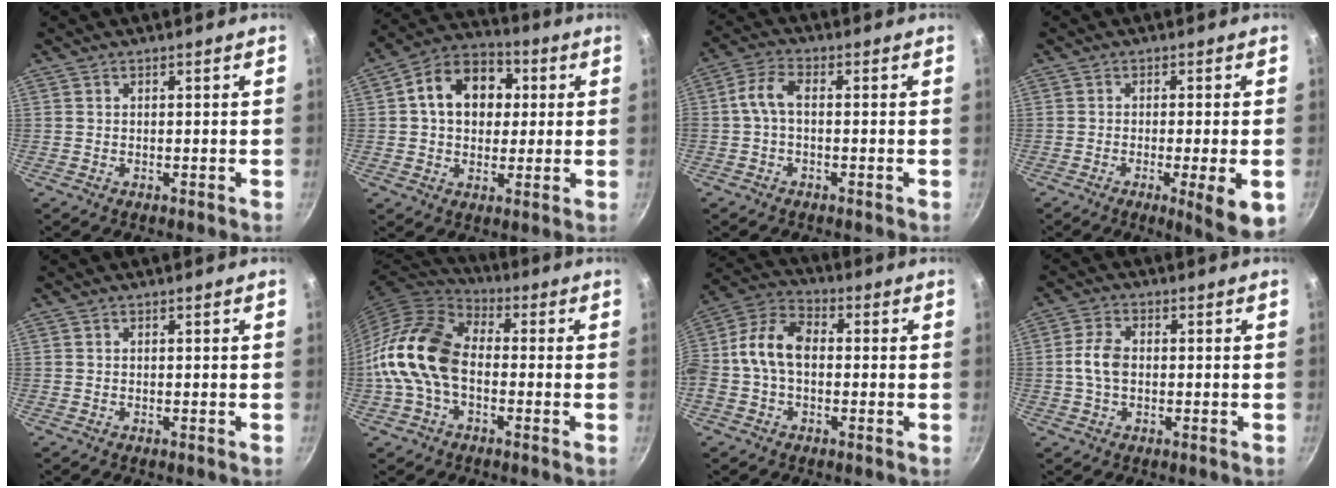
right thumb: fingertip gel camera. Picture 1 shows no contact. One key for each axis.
{"total": 13.9, "fx": 2.5, "fy": 10.5, "fz": 8.8, "tx": -0.107, "ty": 0.020, "tz": 0.024}
{"total": 5.1, "fx": -0.5, "fy": 2.4, "fz": 4.4, "tx": -0.104, "ty": 0.024, "tz": -0.020}
{"total": 8.0, "fx": -2.4, "fy": 1.1, "fz": 7.6, "tx": -0.107, "ty": -0.001, "tz": -0.031}
{"total": 0.0}
{"total": 14.7, "fx": -1.9, "fy": 9.9, "fz": 10.8, "tx": -0.186, "ty": 0.037, "tz": -0.055}
{"total": 11.2, "fx": -0.4, "fy": 7.5, "fz": 8.4, "tx": -0.149, "ty": 0.039, "tz": -0.029}
{"total": 5.4, "fx": -0.3, "fy": 3.5, "fz": 4.2, "tx": -0.083, "ty": 0.017, "tz": -0.009}